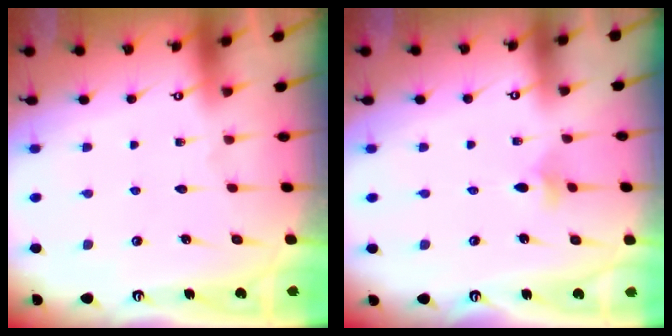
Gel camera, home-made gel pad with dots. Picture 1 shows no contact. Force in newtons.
{"total": 2.7, "press": 2.6, "slide": 0.5}